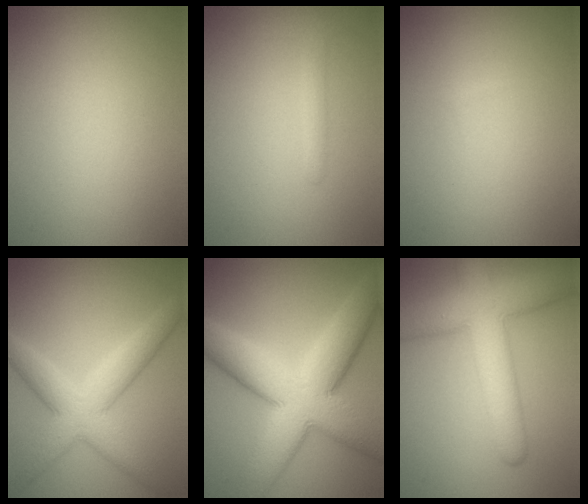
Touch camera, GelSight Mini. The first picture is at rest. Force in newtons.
{"total": 1.5, "press": 1.5, "slide": 0.2}
{"total": 0.0}
{"total": 5.5, "press": 5.5, "slide": 0.2}
{"total": 11.3, "press": 11.3, "slide": 0.3}
{"total": 7.9, "press": 7.9, "slide": 0.4}